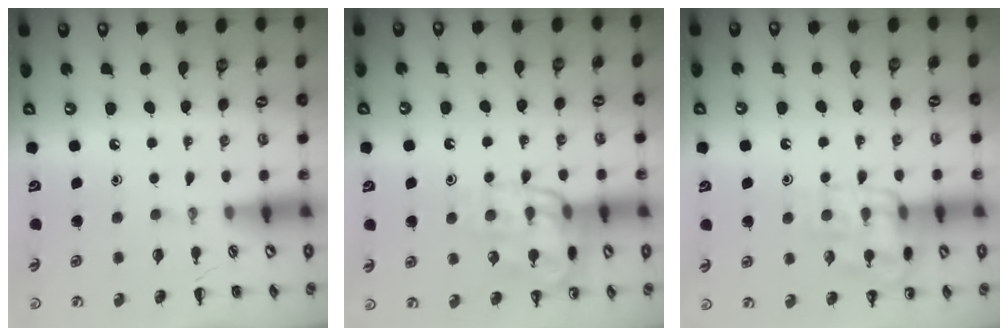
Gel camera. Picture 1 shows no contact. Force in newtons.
{"total": 15.8, "press": 15.7, "slide": 0.6}
{"total": 13.8, "press": 13.7, "slide": 1.0}